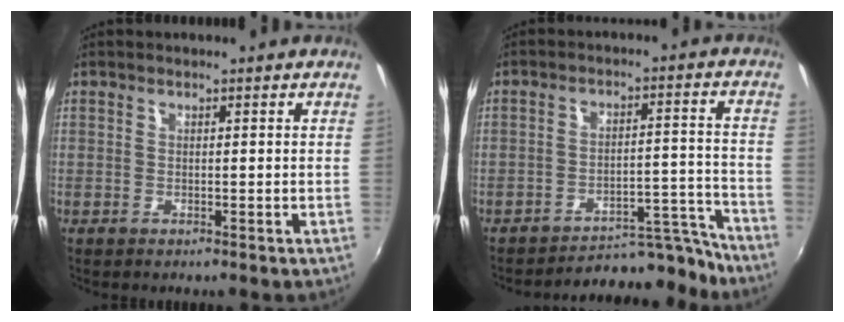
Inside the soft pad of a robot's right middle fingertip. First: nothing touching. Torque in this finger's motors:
{"motor_torque": [0.70, -1.29, -0.18, -0.03]}